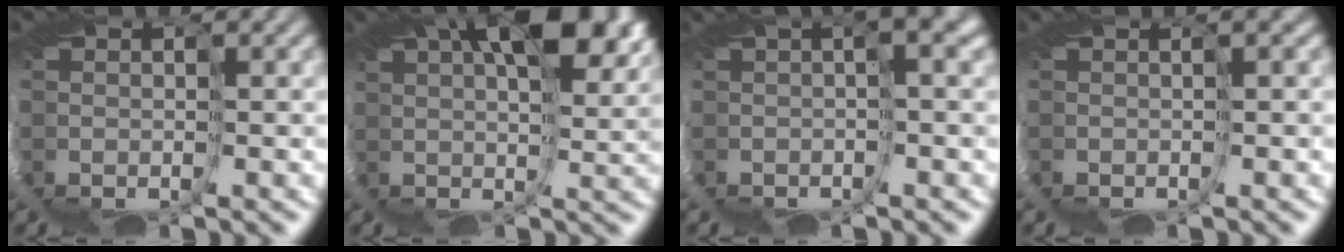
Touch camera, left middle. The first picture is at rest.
{"total": 7.5, "force": [6.2, -0.1, 4.3], "torque": [-0.067, 0.008, 0.099]}
{"total": 3.4, "force": [0.3, -3.4, 0.2], "torque": [-0.018, -0.003, -0.001]}
{"total": 3.3, "force": [-1.0, -2.5, -1.9], "torque": [0.033, -0.007, -0.001]}